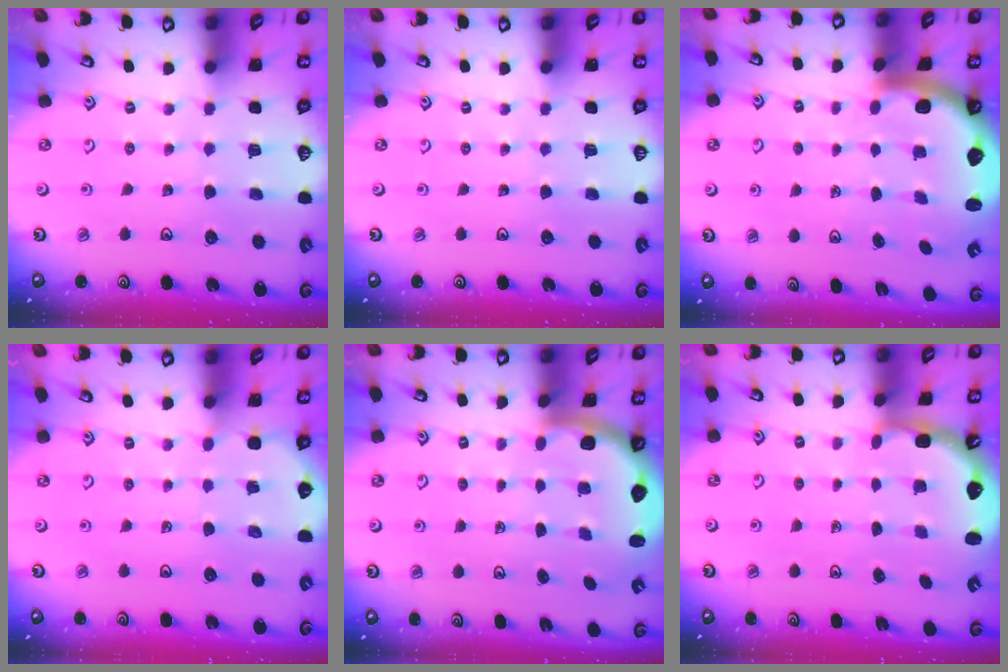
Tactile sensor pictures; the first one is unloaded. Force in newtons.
{"total": 0.0}
{"total": 3.2, "press": 3.1, "slide": 0.5}
{"total": 2.3, "press": 2.3, "slide": 0.1}
{"total": 2.8, "press": 2.2, "slide": 1.8}
{"total": 2.7, "press": 2.0, "slide": 1.9}